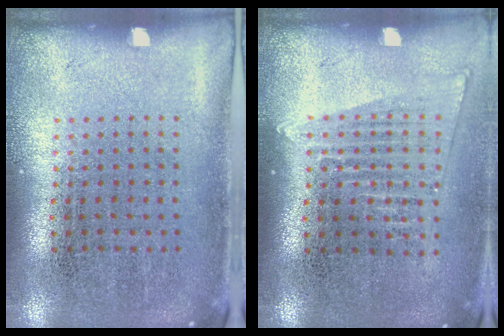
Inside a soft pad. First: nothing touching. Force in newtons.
{"total": 1.4, "press": 1.3, "slide": 0.6}